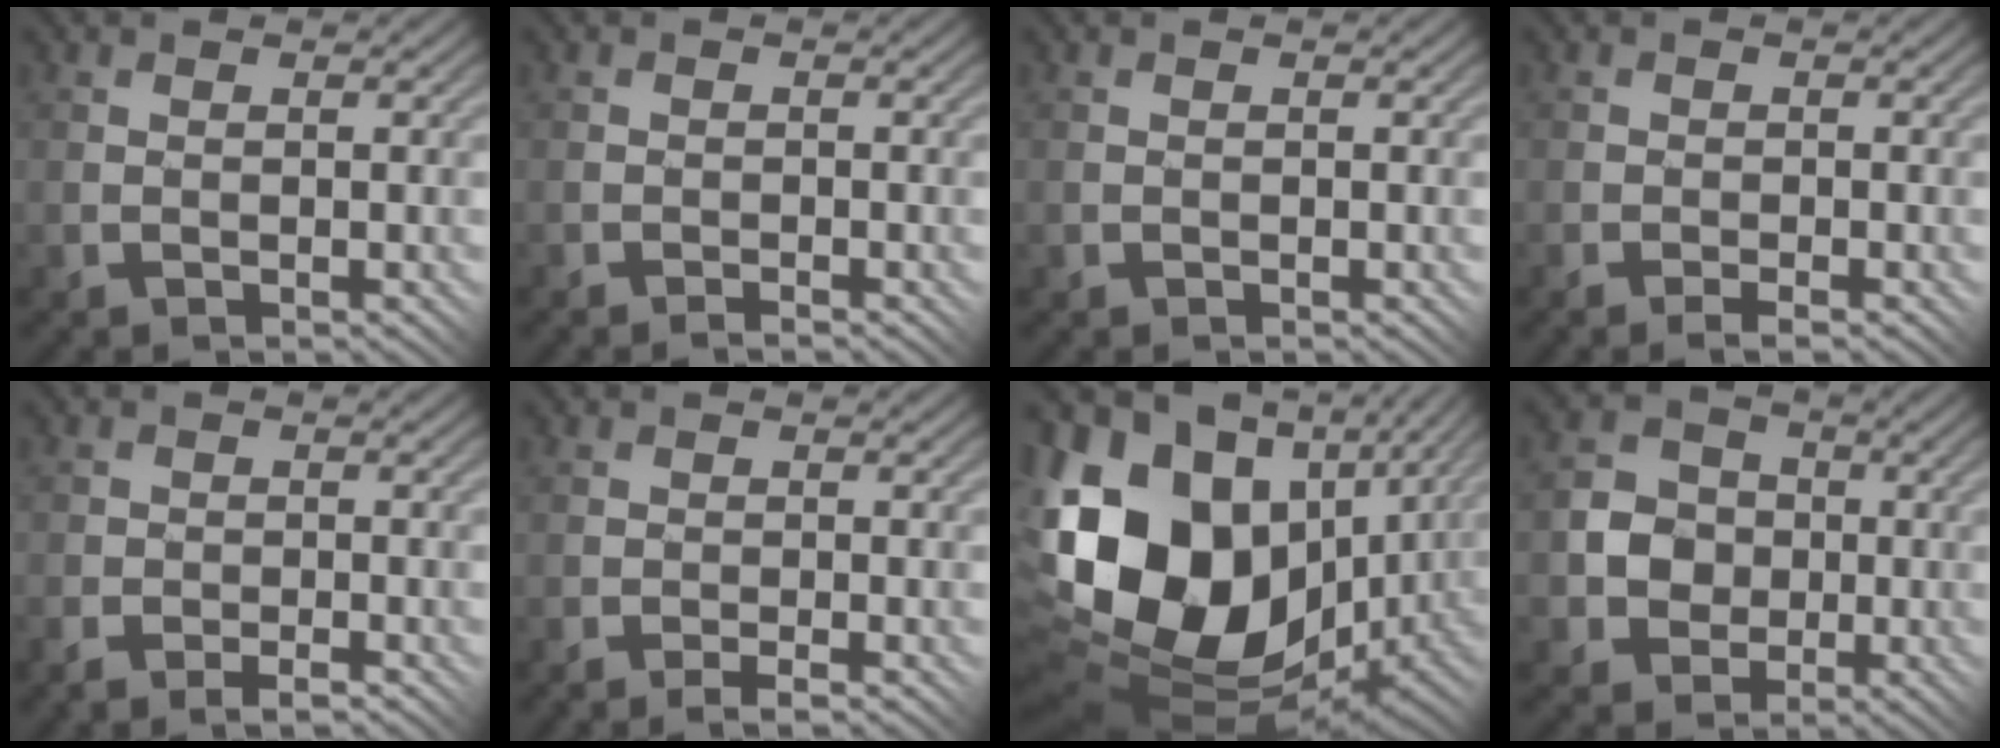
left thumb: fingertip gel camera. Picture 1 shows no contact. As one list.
[{"total": 0.6, "force": [-0.5, 0.0, -0.3], "torque": [0.009, 0.001, -0.014]}, {"total": 0.0}, {"total": 1.1, "force": [-0.9, 0.3, 0.6], "torque": [-0.006, 0.001, -0.018]}, {"total": 3.6, "force": [-2.3, 2.3, 1.6], "torque": [-0.016, -0.002, -0.046]}, {"total": 1.5, "force": [-1.2, 0.4, 0.7], "torque": [-0.009, 0.002, -0.024]}, {"total": 19.9, "force": [1.7, 14.0, 14.1], "torque": [-0.314, -0.015, 0.063]}, {"total": 5.3, "force": [-0.7, 4.9, 1.9], "torque": [-0.043, -0.002, -0.038]}]